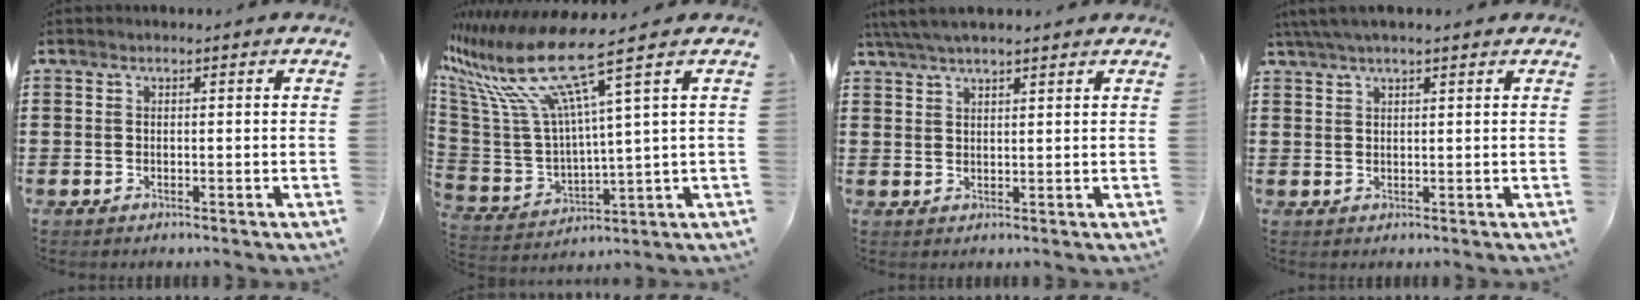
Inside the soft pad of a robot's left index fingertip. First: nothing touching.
{"total": 14.4, "force": [8.6, 2.3, 11.3], "torque": [-0.270, -0.050, 0.135]}
{"total": 3.9, "force": [3.3, 0.4, 2.1], "torque": [-0.048, 0.000, 0.061]}
{"total": 2.9, "force": [2.2, 0.5, 1.9], "torque": [-0.041, 0.006, 0.041]}